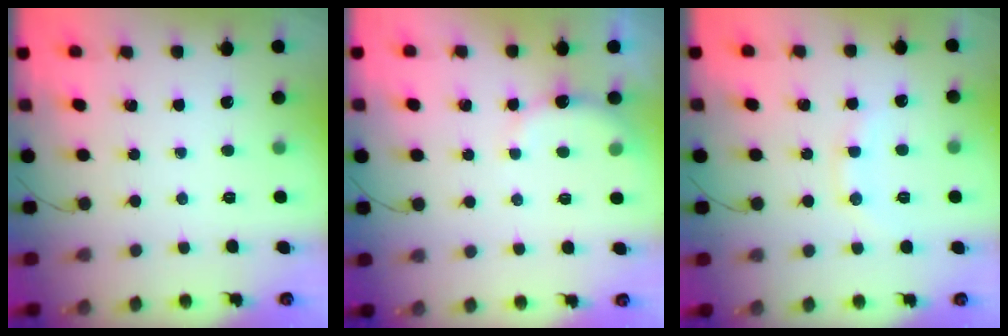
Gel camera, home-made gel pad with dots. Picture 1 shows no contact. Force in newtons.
{"total": 4.7, "press": 4.6, "slide": 1.1}
{"total": 9.2, "press": 9.1, "slide": 1.0}